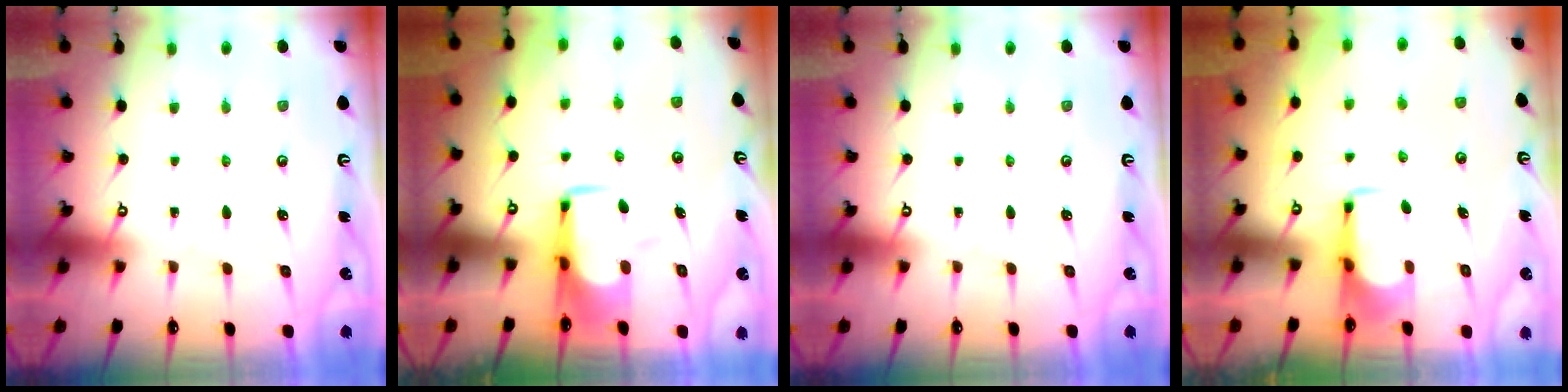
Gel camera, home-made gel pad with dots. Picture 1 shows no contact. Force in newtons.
{"total": 6.2, "press": 6.0, "slide": 1.2}
{"total": 0.0}
{"total": 1.6, "press": 1.5, "slide": 0.5}